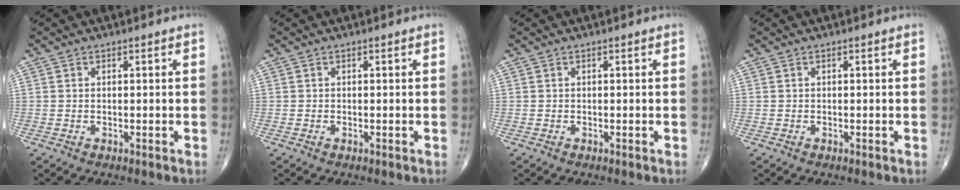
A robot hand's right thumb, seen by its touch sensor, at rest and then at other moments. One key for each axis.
{"total": 0.0}
{"total": 0.0}
{"total": 0.0}